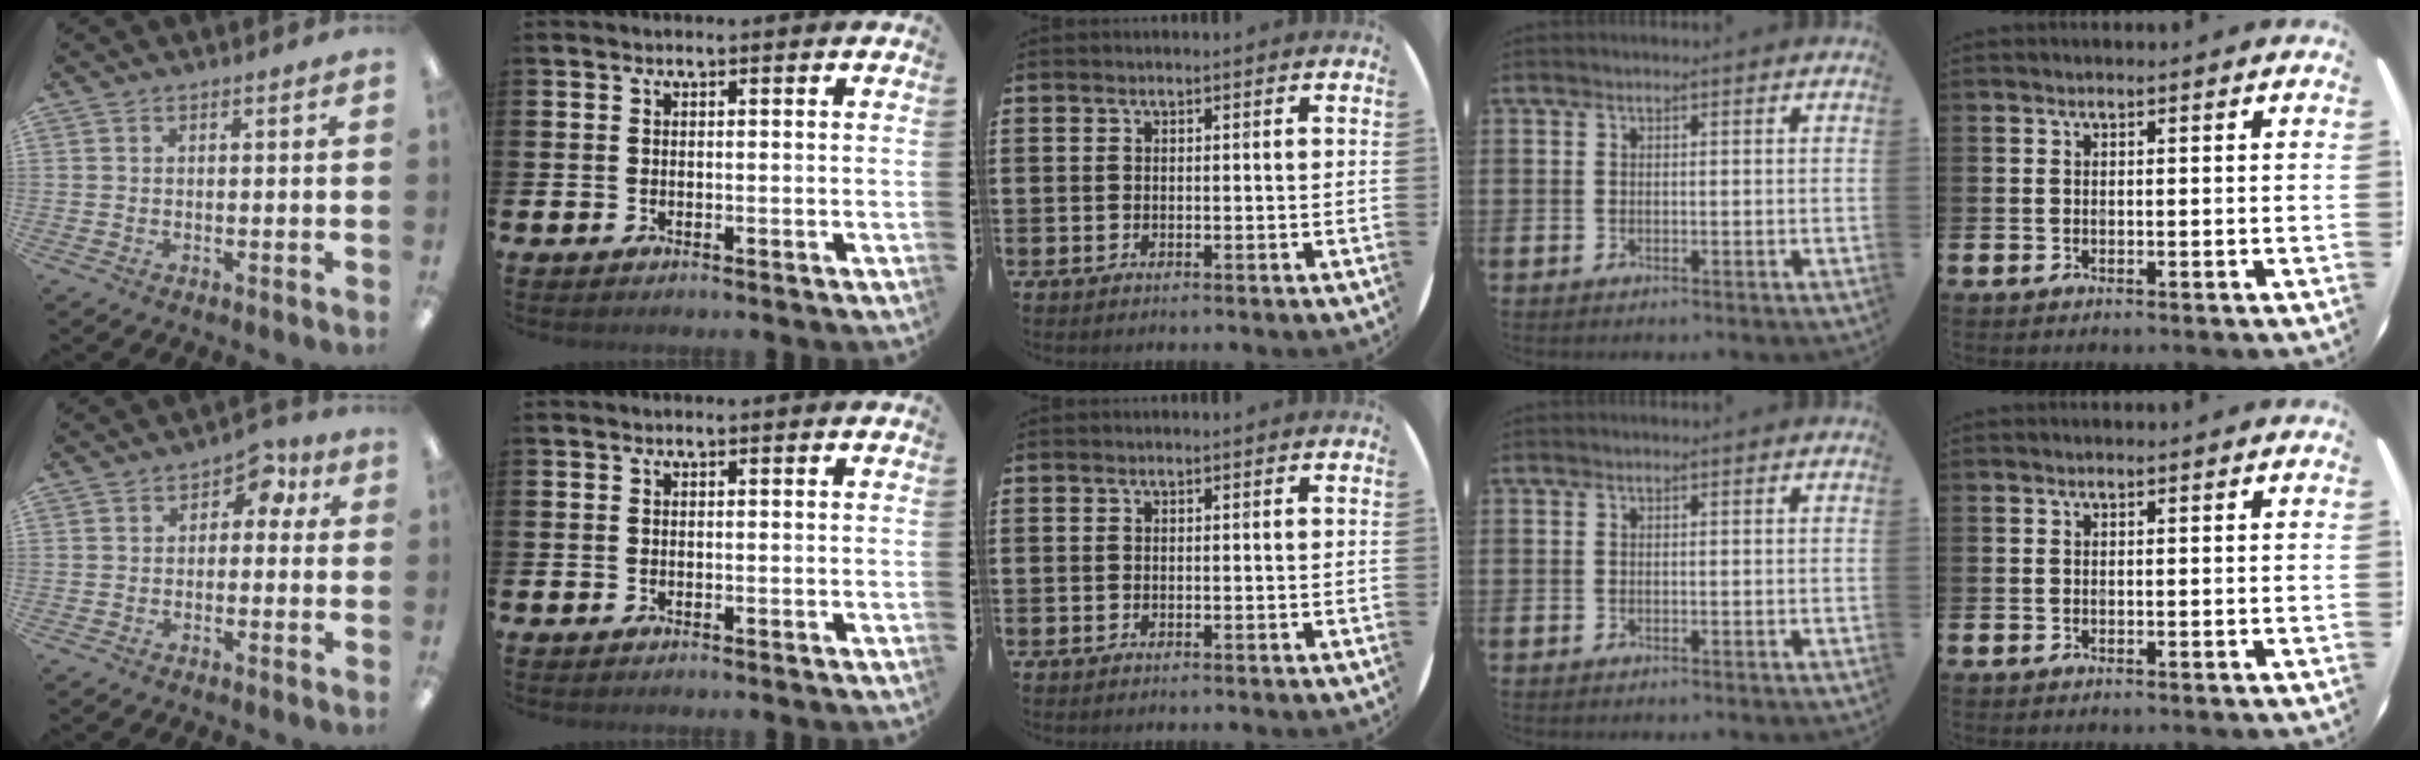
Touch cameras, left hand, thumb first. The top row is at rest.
{"thumb": {"total": 4.5, "force": [0.7, 3.2, 3.1], "torque": [-0.038, 0.006, 0.006]}}